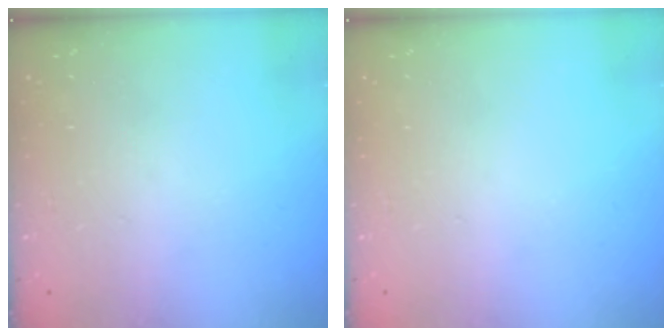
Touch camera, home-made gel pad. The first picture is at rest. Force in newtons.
{"total": 0.0}